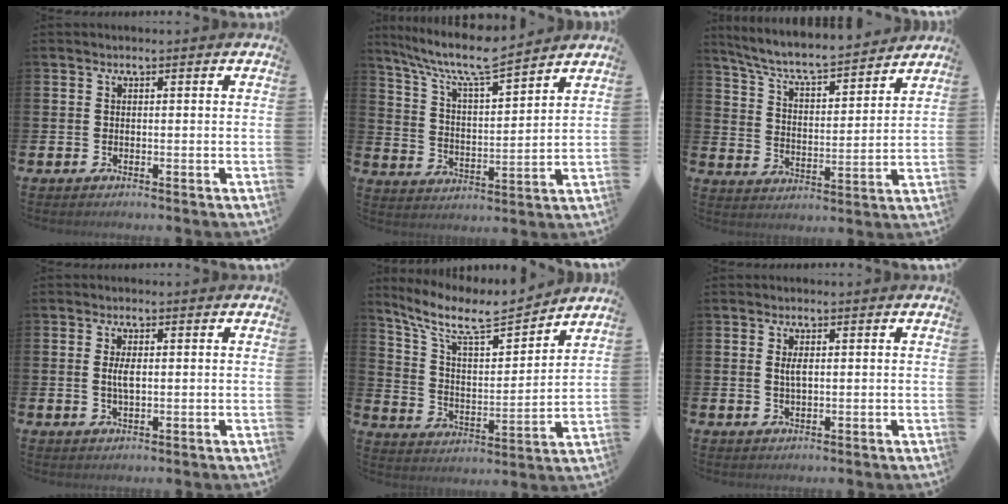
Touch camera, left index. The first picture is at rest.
{"total": 9.2, "force": [8.2, 0.9, 4.0], "torque": [-0.109, -0.049, 0.142]}
{"total": 7.4, "force": [6.9, 0.9, 2.4], "torque": [-0.080, -0.053, 0.117]}
{"total": 2.7, "force": [0.4, 1.0, 2.4], "torque": [-0.044, 0.003, 0.003]}
{"total": 9.3, "force": [8.1, 2.3, 4.1], "torque": [-0.109, -0.050, 0.137]}
{"total": 1.8, "force": [0.6, 0.6, 1.5], "torque": [-0.020, -0.001, 0.005]}